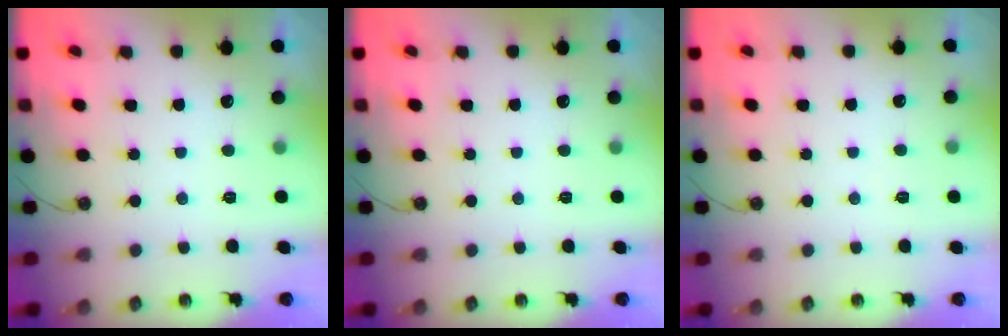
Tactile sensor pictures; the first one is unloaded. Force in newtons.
{"total": 0.0}
{"total": 2.6, "press": 2.6, "slide": 0.5}